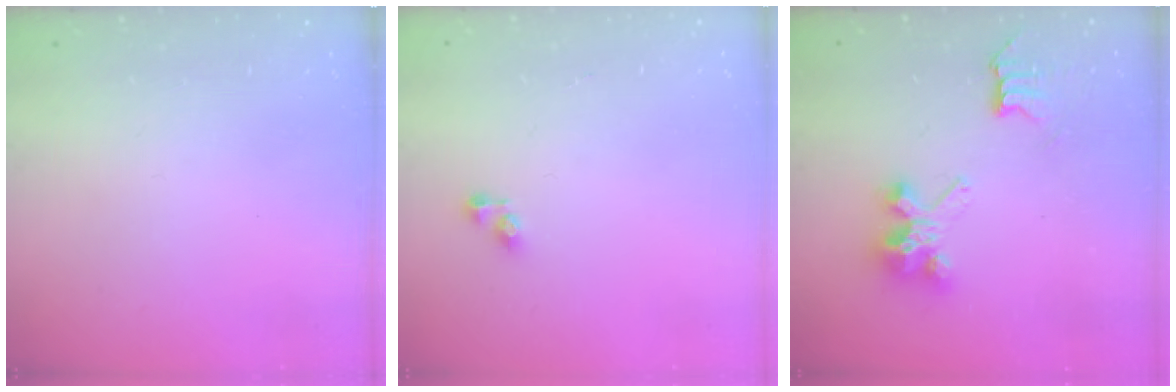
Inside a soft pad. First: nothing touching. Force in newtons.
{"total": 3.4, "press": 3.4, "slide": 0.4}
{"total": 6.4, "press": 6.4, "slide": 0.1}